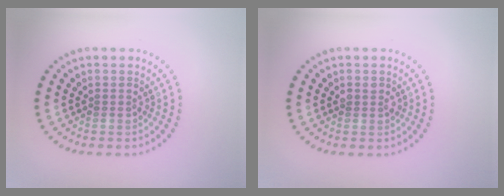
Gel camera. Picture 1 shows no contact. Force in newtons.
{"total": 1.0, "press": 1.0, "slide": 0.3}